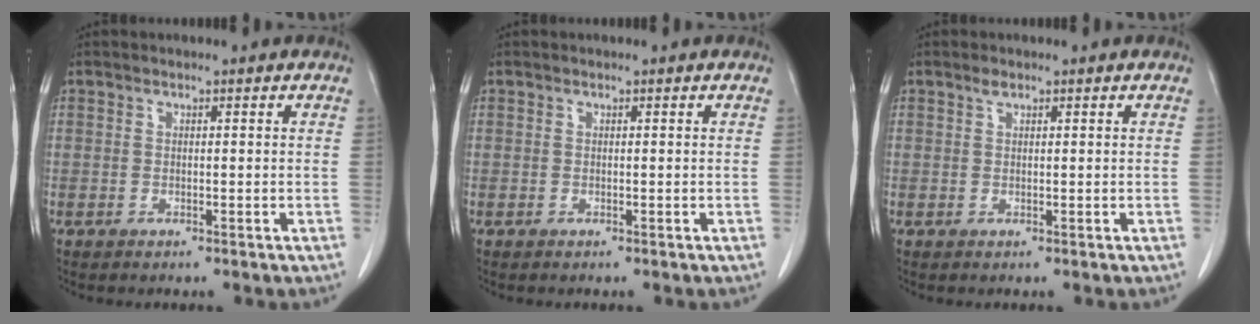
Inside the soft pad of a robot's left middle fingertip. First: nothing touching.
{"total": 0.0}
{"total": 0.8, "force": [0.6, 0.3, 0.4], "torque": [-0.009, 0.000, 0.010]}